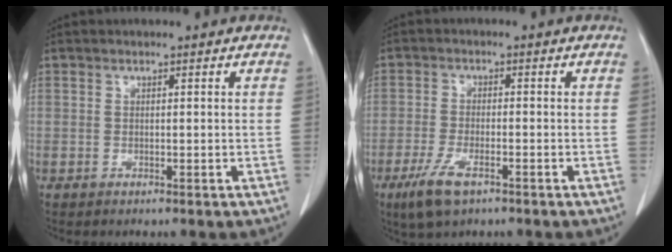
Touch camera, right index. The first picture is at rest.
{"total": 6.0, "force": [-3.6, 1.7, 4.5], "torque": [-0.098, -0.013, -0.063]}